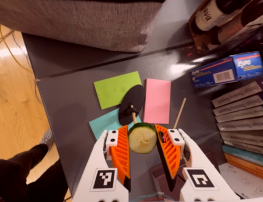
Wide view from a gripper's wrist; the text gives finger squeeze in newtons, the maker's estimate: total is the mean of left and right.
{"total": 10.1, "left": 10.5, "right": 9.6}